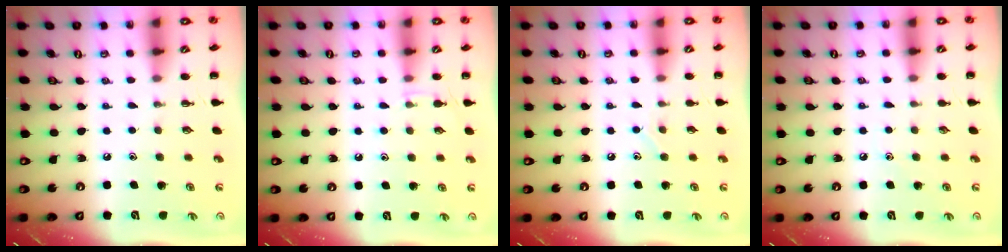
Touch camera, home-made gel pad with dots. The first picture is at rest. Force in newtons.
{"total": 4.3, "press": 3.9, "slide": 1.7}
{"total": 5.5, "press": 5.3, "slide": 1.5}
{"total": 4.7, "press": 4.4, "slide": 1.7}